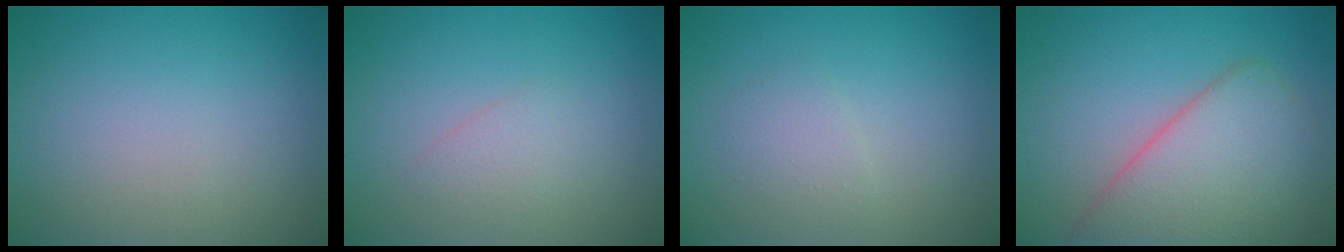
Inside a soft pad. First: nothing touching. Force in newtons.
{"total": 1.4, "press": 1.4, "slide": 0.1}
{"total": 1.4, "press": 1.4, "slide": 0.1}
{"total": 6.4, "press": 6.4, "slide": 0.4}